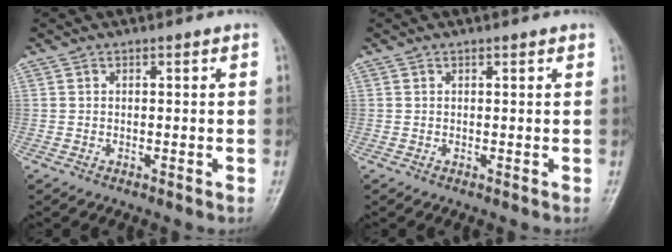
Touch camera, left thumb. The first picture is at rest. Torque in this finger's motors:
{"motor_torque": [-0.07, -0.08, -0.13, 0.01, 0.01]}